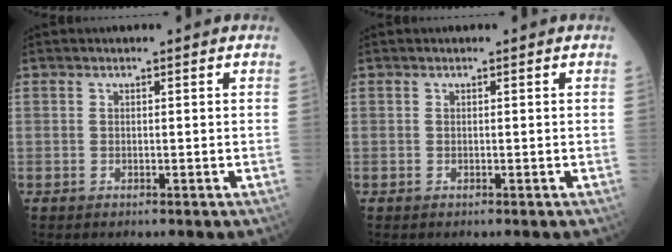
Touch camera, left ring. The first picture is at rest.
{"total": 0.0}